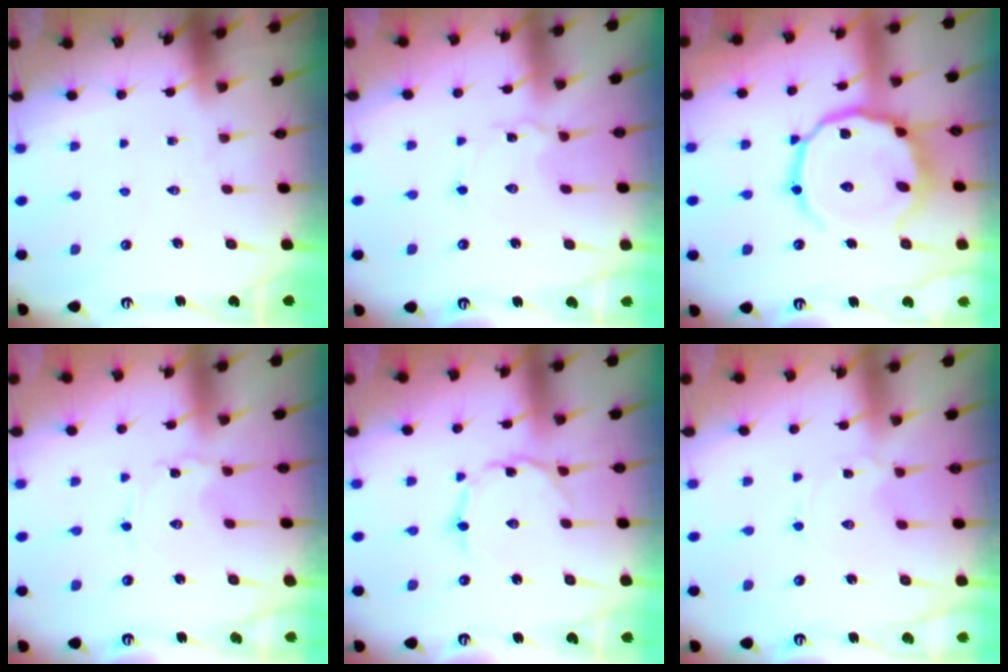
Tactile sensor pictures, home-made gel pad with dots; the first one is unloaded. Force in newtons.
{"total": 2.8, "press": 2.8, "slide": 0.3}
{"total": 18.0, "press": 17.9, "slide": 1.4}
{"total": 0.0}
{"total": 1.0, "press": 0.9, "slide": 0.3}
{"total": 0.0}